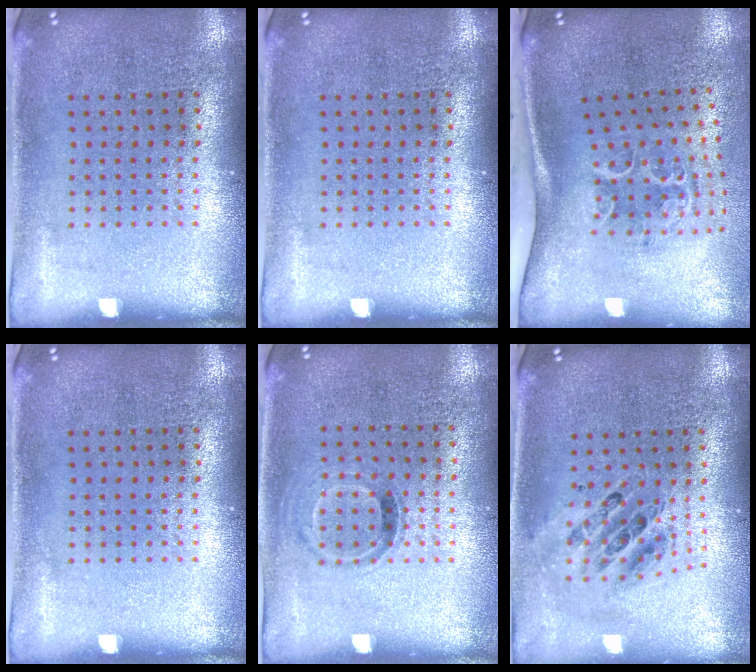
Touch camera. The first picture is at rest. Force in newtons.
{"total": 0.0}
{"total": 1.6, "press": 1.3, "slide": 1.0}
{"total": 0.0}
{"total": 0.8, "press": 0.7, "slide": 0.4}
{"total": 0.8, "press": 0.8, "slide": 0.1}